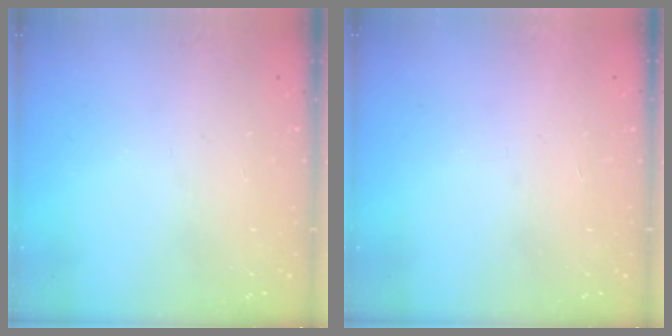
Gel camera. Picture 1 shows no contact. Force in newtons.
{"total": 1.7, "press": 1.7, "slide": 0.1}